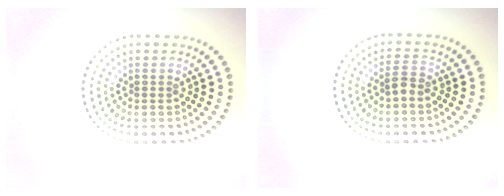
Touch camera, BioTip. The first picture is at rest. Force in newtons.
{"total": 1.6, "press": 1.4, "slide": 0.8}